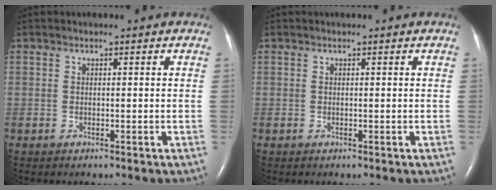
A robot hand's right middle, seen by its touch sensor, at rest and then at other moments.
{"total": 0.0}